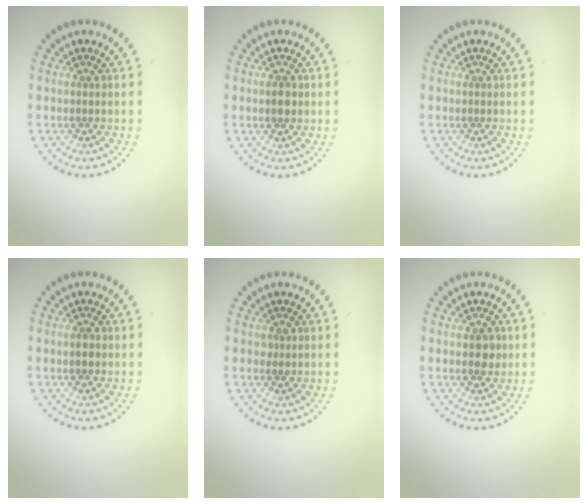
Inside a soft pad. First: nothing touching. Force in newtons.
{"total": 1.6, "press": 1.6, "slide": 0.1}
{"total": 0.0}
{"total": 1.3, "press": 1.3, "slide": 0.0}
{"total": 0.5, "press": 0.5, "slide": 0.1}
{"total": 1.7, "press": 1.7, "slide": 0.1}